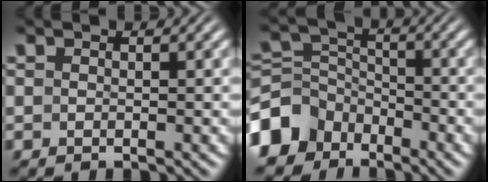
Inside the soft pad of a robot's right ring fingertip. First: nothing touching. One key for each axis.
{"total": 7.5, "fx": -3.3, "fy": 6.0, "fz": 3.0, "tx": -0.075, "ty": -0.044, "tz": -0.048}